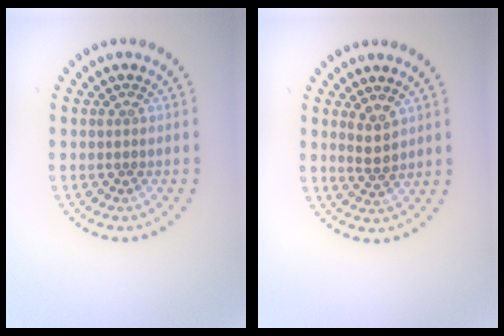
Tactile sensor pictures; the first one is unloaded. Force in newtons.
{"total": 1.7, "press": 1.6, "slide": 0.6}